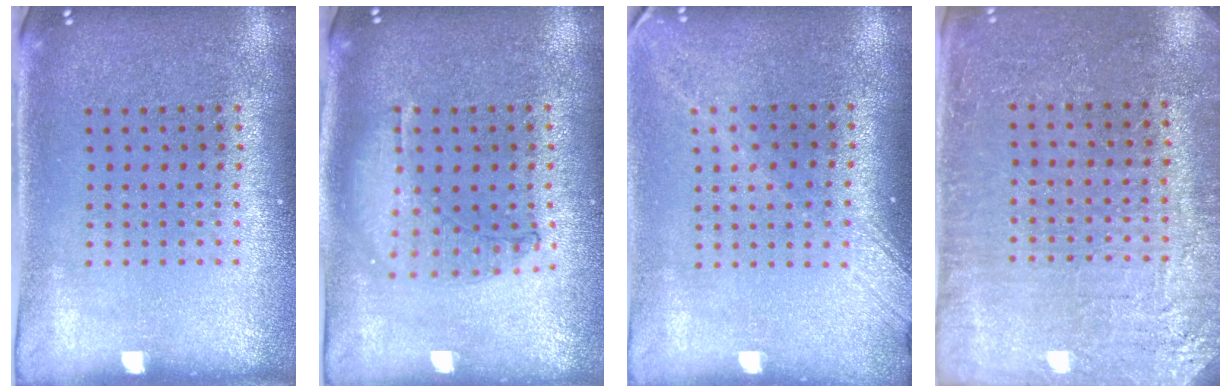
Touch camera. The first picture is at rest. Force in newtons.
{"total": 0.9, "press": 0.9, "slide": 0.3}
{"total": 1.7, "press": 1.3, "slide": 1.1}
{"total": 2.9, "press": 2.9, "slide": 0.4}